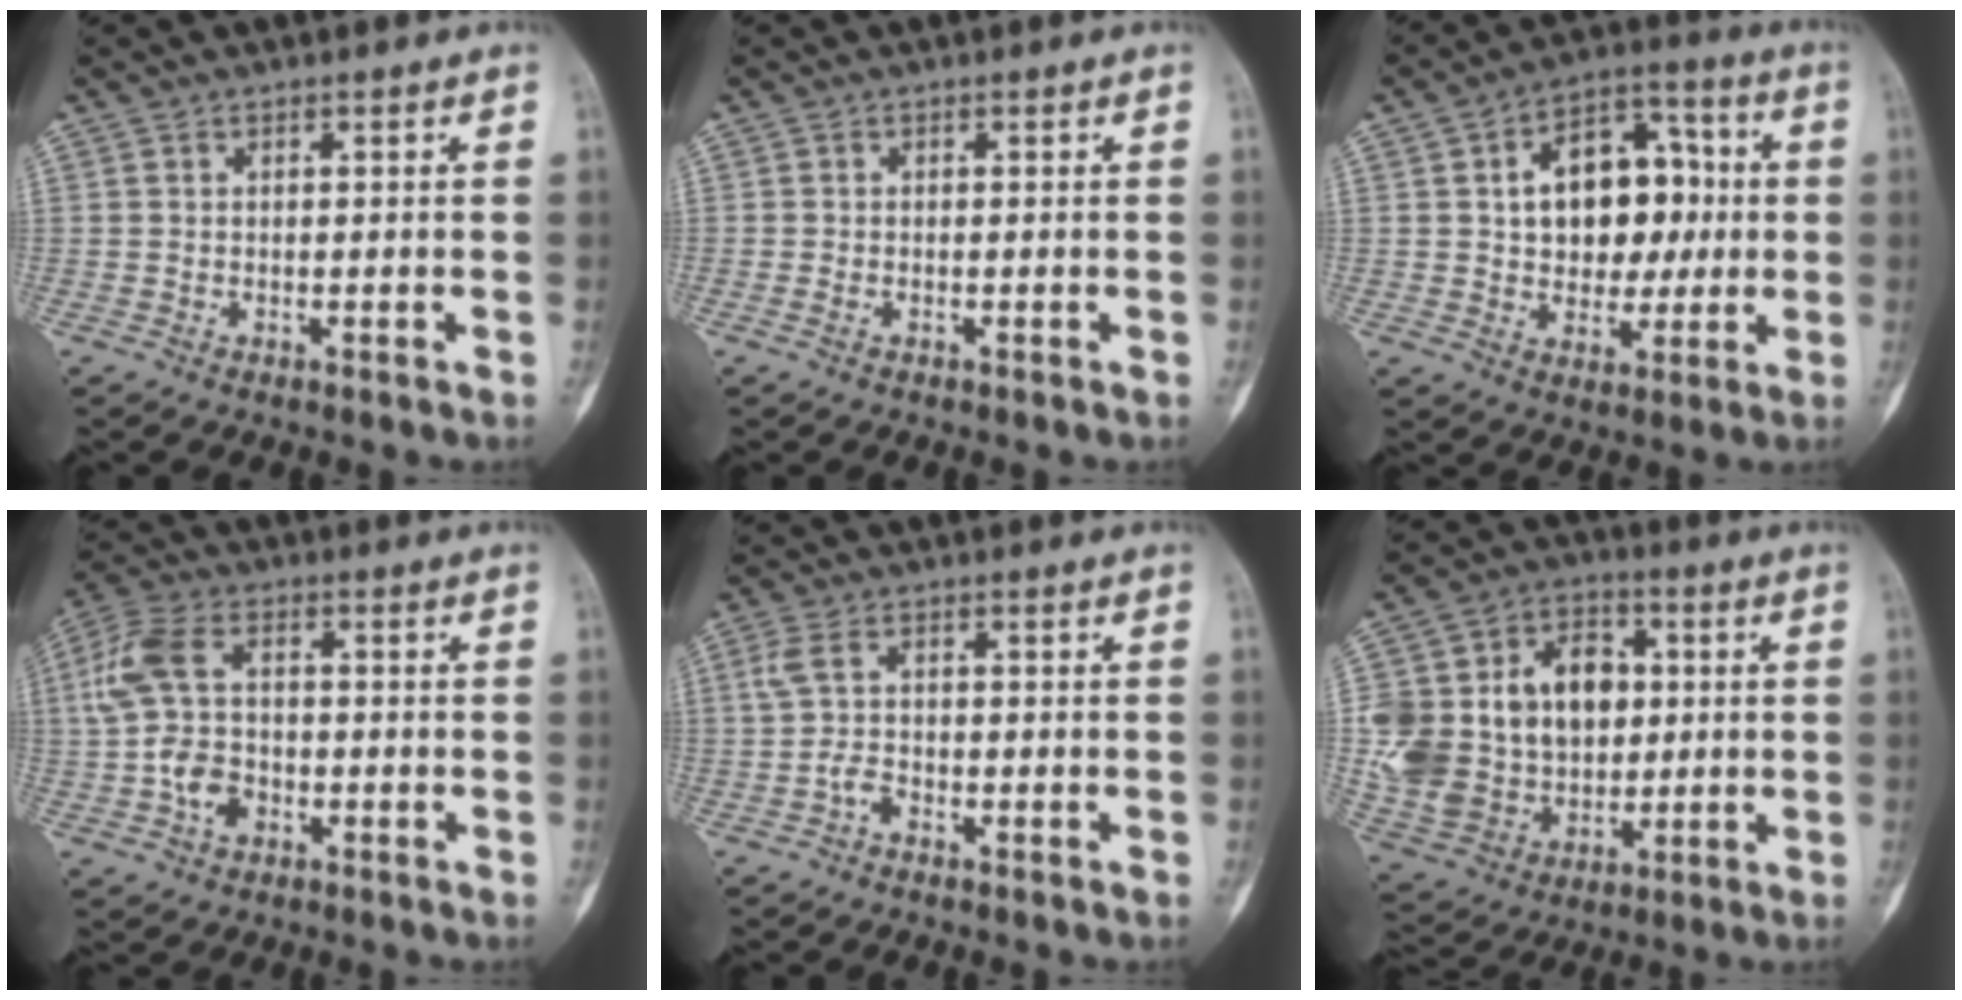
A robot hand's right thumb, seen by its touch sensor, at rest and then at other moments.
{"total": 0.8, "force": [-0.3, 0.5, 0.5], "torque": [-0.007, -0.001, -0.008]}
{"total": 15.6, "force": [1.6, 10.6, 11.3], "torque": [-0.116, 0.026, 0.025]}
{"total": 10.4, "force": [-1.0, 7.0, 7.6], "torque": [-0.151, 0.022, -0.026]}
{"total": 3.4, "force": [-1.0, 2.0, 2.6], "torque": [-0.057, 0.015, -0.024]}
{"total": 22.7, "force": [2.3, 17.2, 14.6], "torque": [-0.258, 0.022, 0.061]}